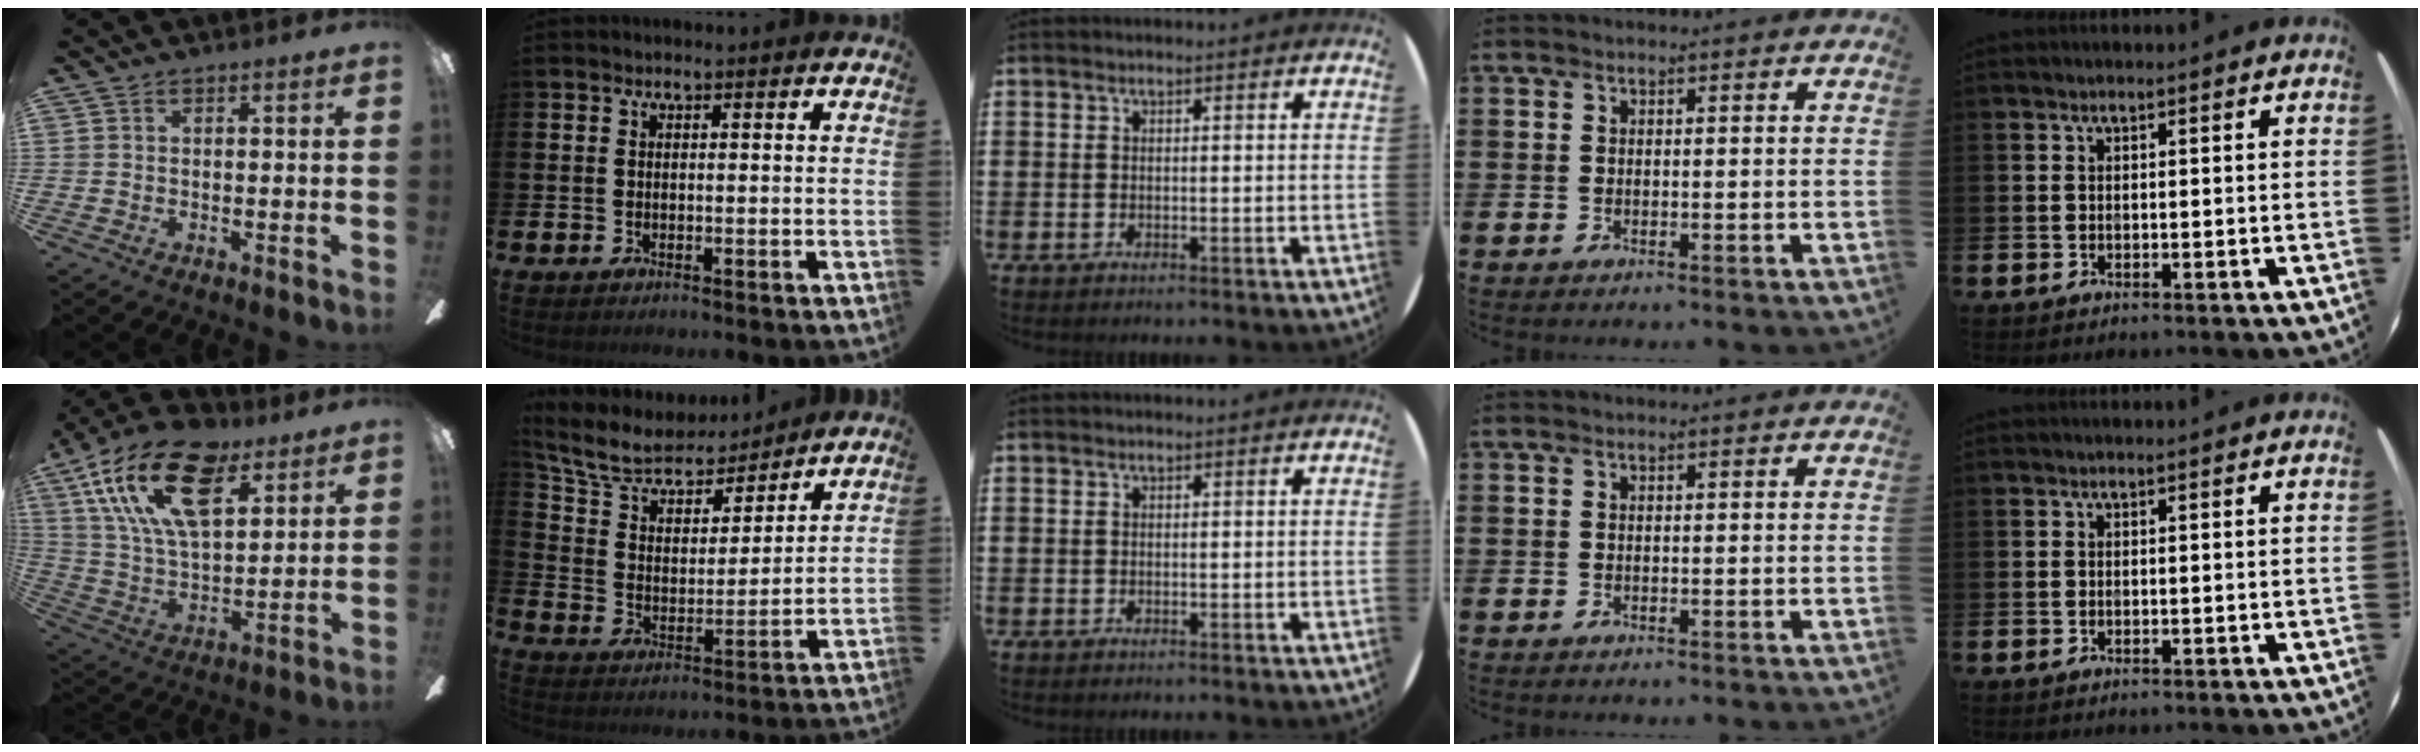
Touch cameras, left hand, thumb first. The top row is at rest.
{"thumb": {"total": 23.4, "force": [12.3, 11.7, 16.1], "torque": [-0.301, -0.046, 0.214]}, "index": {"total": 9.2, "force": [8.4, 3.1, 2.2], "torque": [-0.096, -0.054, 0.151]}}